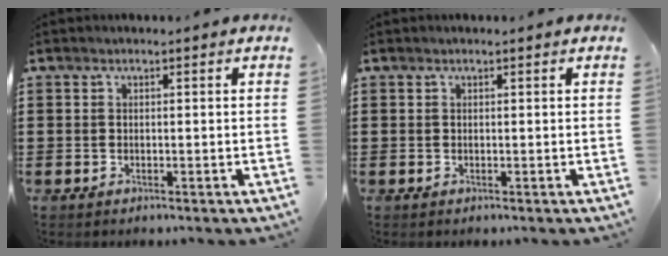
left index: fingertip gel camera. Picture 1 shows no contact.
{"total": 0.0}